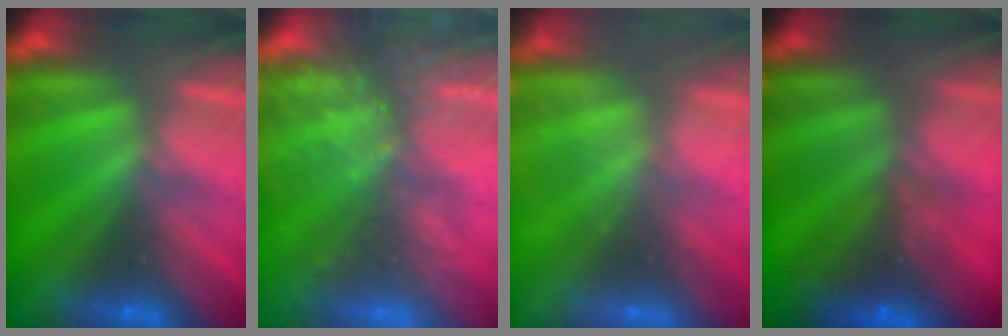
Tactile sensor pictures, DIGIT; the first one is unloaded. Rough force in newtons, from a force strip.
{"total": 7.0}
{"total": 2.3}
{"total": 7.4}